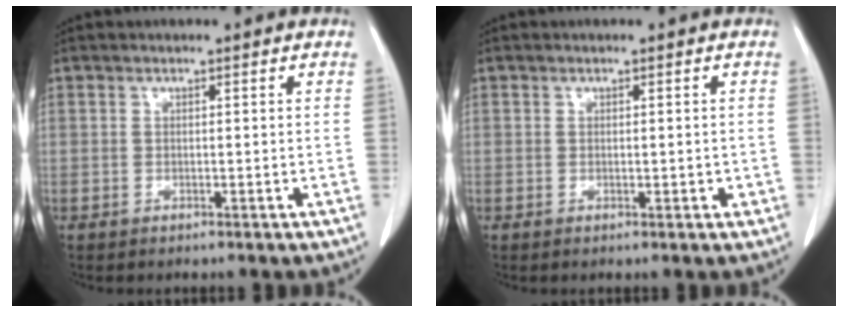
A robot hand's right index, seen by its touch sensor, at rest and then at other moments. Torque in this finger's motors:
{"motor_torque": [0.15, 0.24, 0.08, 0.05]}